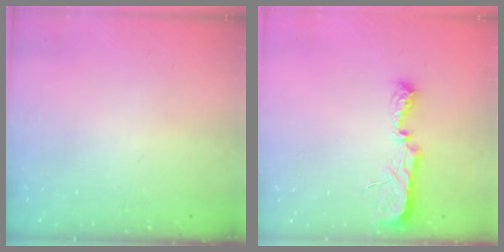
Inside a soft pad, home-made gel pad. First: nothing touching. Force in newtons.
{"total": 7.9, "press": 7.8, "slide": 0.8}